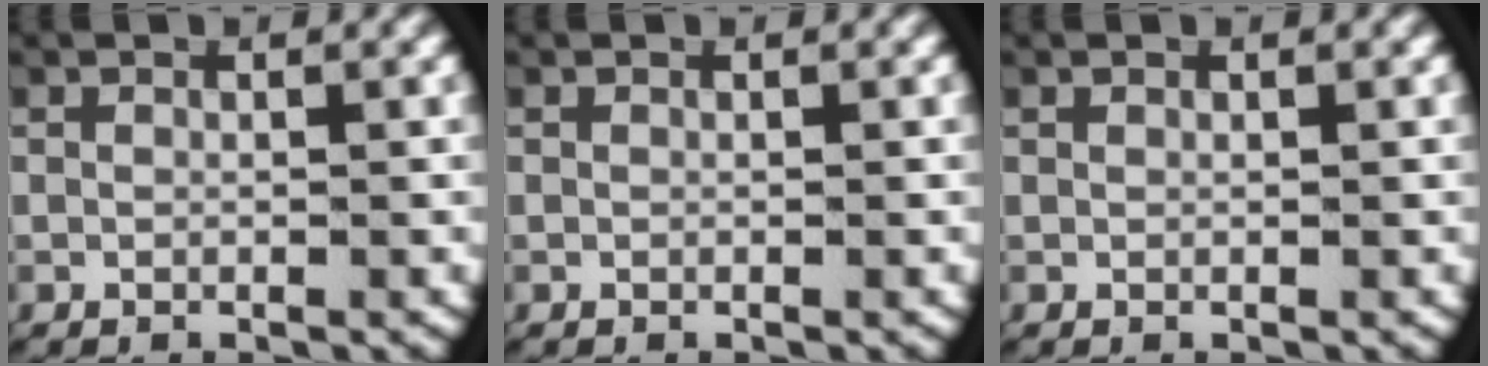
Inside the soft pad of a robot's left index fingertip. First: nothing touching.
{"total": 0.0}
{"total": 0.0}